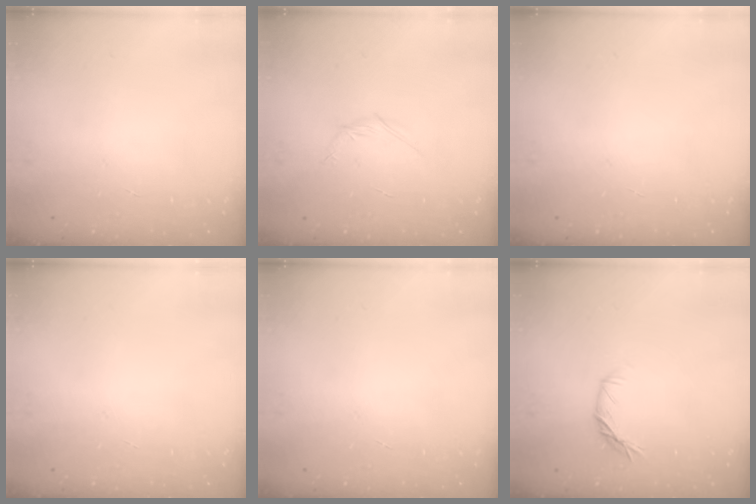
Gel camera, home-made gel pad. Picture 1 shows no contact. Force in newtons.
{"total": 3.4, "press": 3.3, "slide": 0.9}
{"total": 0.0}
{"total": 0.0}
{"total": 0.0}
{"total": 6.4, "press": 6.4, "slide": 0.9}